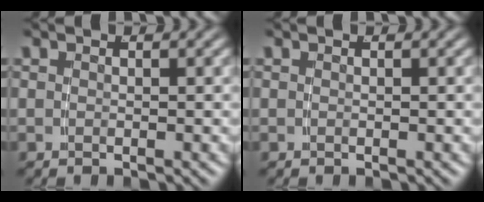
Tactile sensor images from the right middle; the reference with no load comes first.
{"total": 0.0}